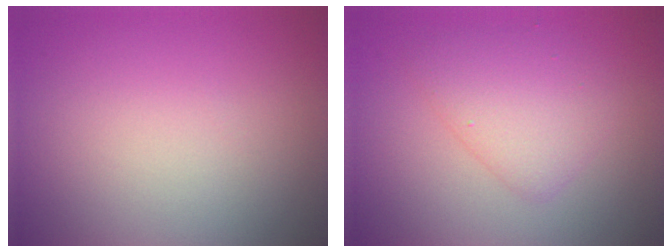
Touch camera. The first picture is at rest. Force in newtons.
{"total": 3.1, "press": 3.1, "slide": 0.1}